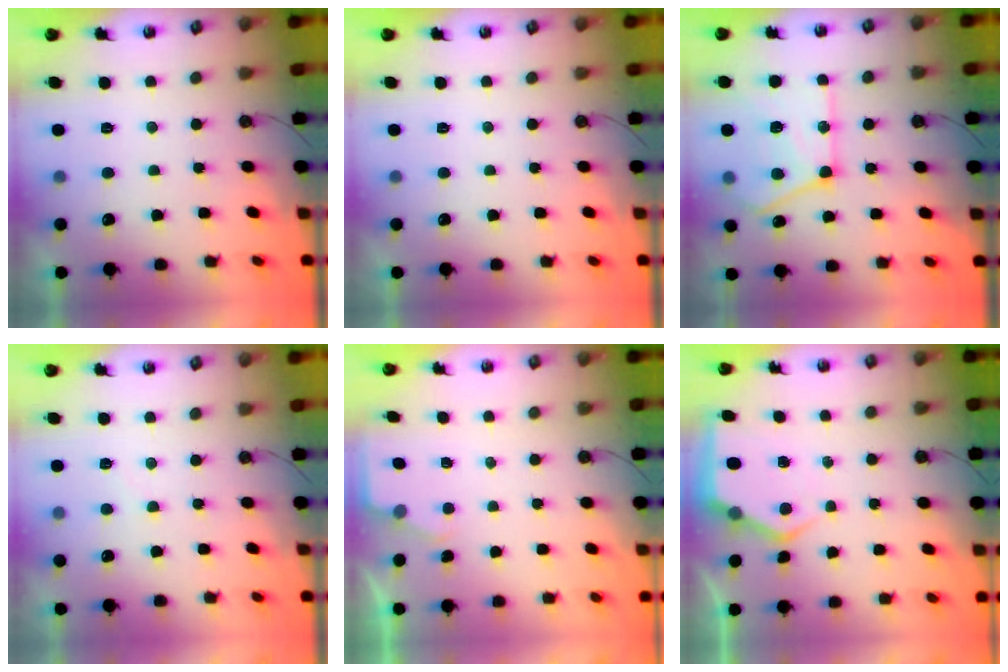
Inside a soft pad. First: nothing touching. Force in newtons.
{"total": 0.0}
{"total": 20.8, "press": 20.7, "slide": 2.1}
{"total": 3.5, "press": 3.5, "slide": 0.5}
{"total": 2.1, "press": 2.1, "slide": 0.3}
{"total": 6.4, "press": 6.4, "slide": 0.4}